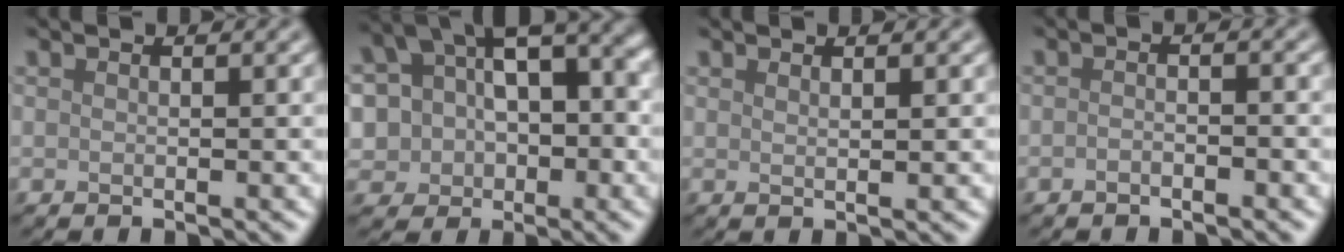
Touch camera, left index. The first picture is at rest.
{"total": 9.3, "force": [1.3, 6.8, 6.2], "torque": [-0.092, 0.011, 0.019]}
{"total": 1.1, "force": [0.7, 0.3, 0.8], "torque": [-0.006, 0.000, 0.009]}
{"total": 1.3, "force": [-0.7, 0.3, 1.0], "torque": [-0.017, -0.001, -0.017]}